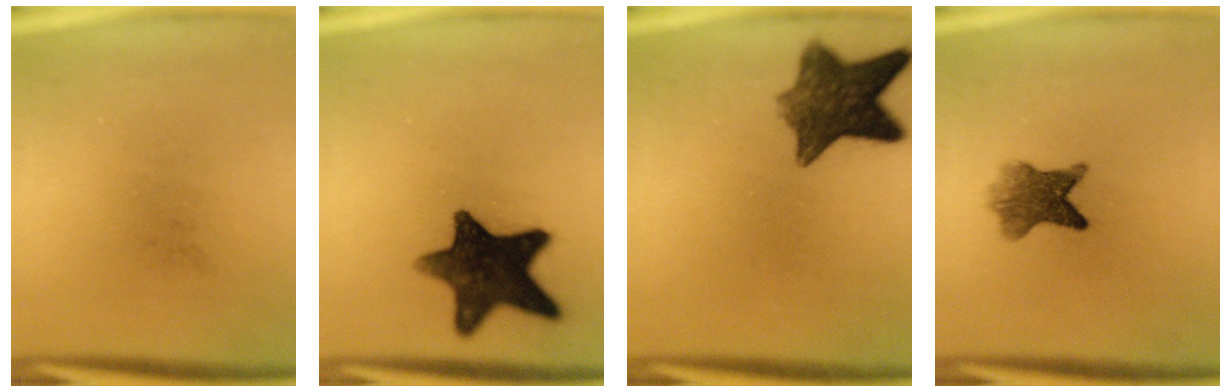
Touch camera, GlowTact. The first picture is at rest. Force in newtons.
{"total": 14.2}
{"total": 9.7}
{"total": 6.0}